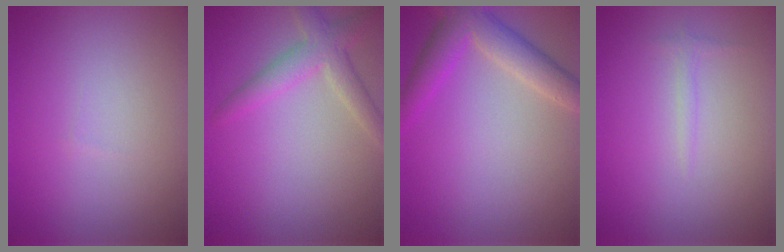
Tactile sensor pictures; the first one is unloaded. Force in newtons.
{"total": 3.1, "press": 3.1, "slide": 0.1}
{"total": 4.8, "press": 4.8, "slide": 0.2}
{"total": 0.7, "press": 0.7, "slide": 0.1}